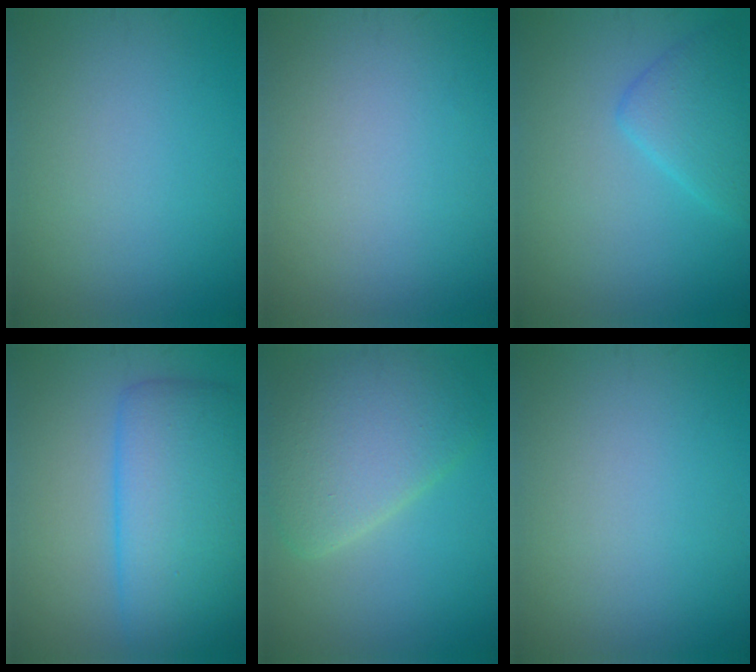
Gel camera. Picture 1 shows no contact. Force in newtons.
{"total": 0.0}
{"total": 2.3, "press": 2.3, "slide": 0.0}
{"total": 8.3, "press": 8.3, "slide": 0.0}
{"total": 6.1, "press": 6.1, "slide": 0.6}
{"total": 0.0}